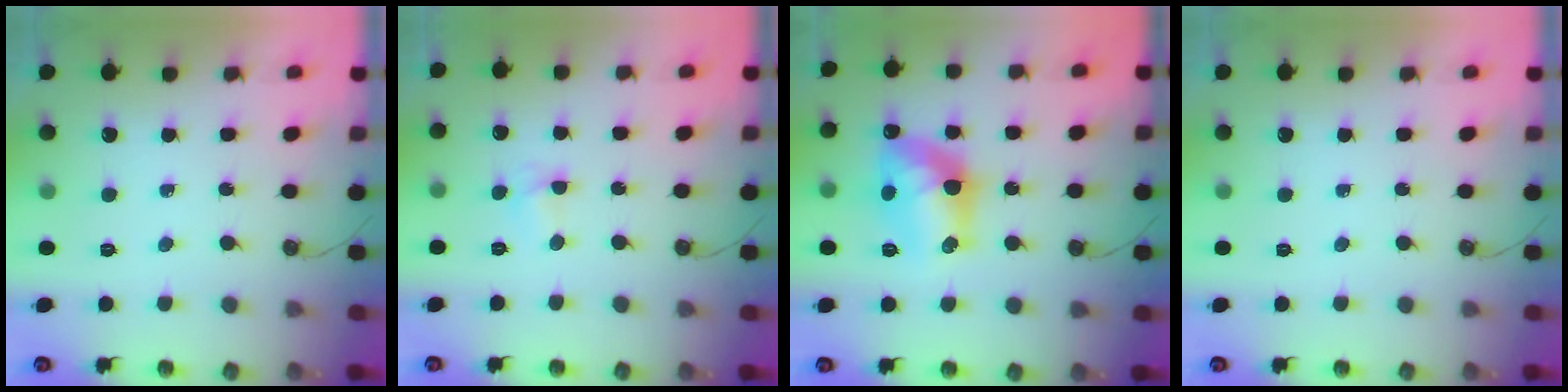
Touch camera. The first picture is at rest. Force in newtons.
{"total": 4.9, "press": 4.8, "slide": 0.7}
{"total": 13.3, "press": 13.3, "slide": 0.6}
{"total": 0.0}